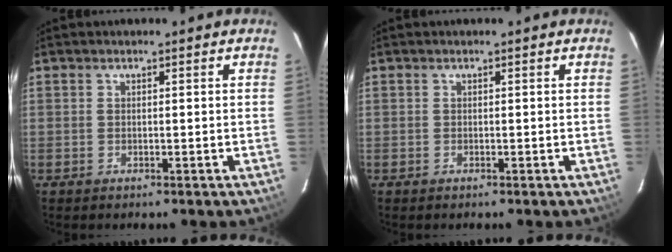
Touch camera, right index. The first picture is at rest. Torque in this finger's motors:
{"motor_torque": [0.70, 0.50, 0.02, 0.01]}